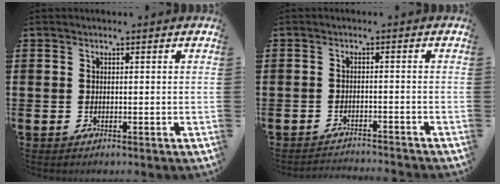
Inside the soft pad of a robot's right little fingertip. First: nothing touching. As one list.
[{"total": 1.8, "force": [-1.8, -0.2, -0.1], "torque": [-0.001, 0.004, -0.039]}]